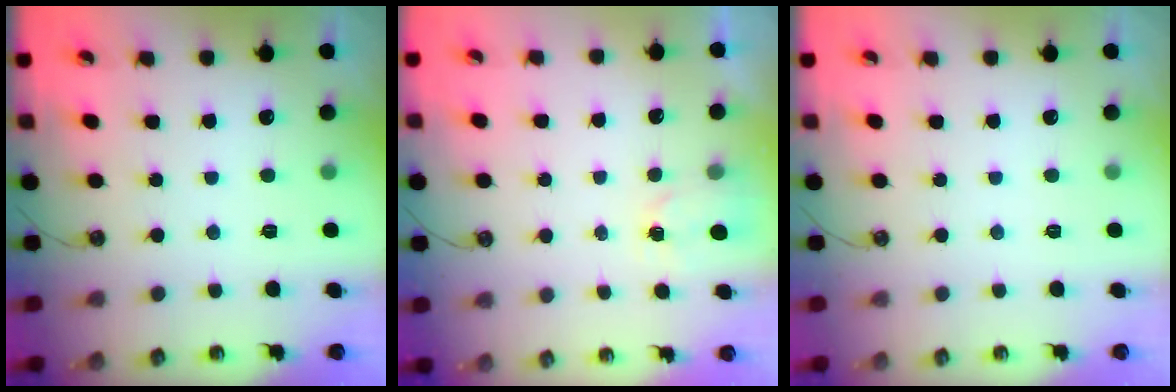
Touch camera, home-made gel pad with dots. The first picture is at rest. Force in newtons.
{"total": 2.3, "press": 2.3, "slide": 0.2}
{"total": 0.0}